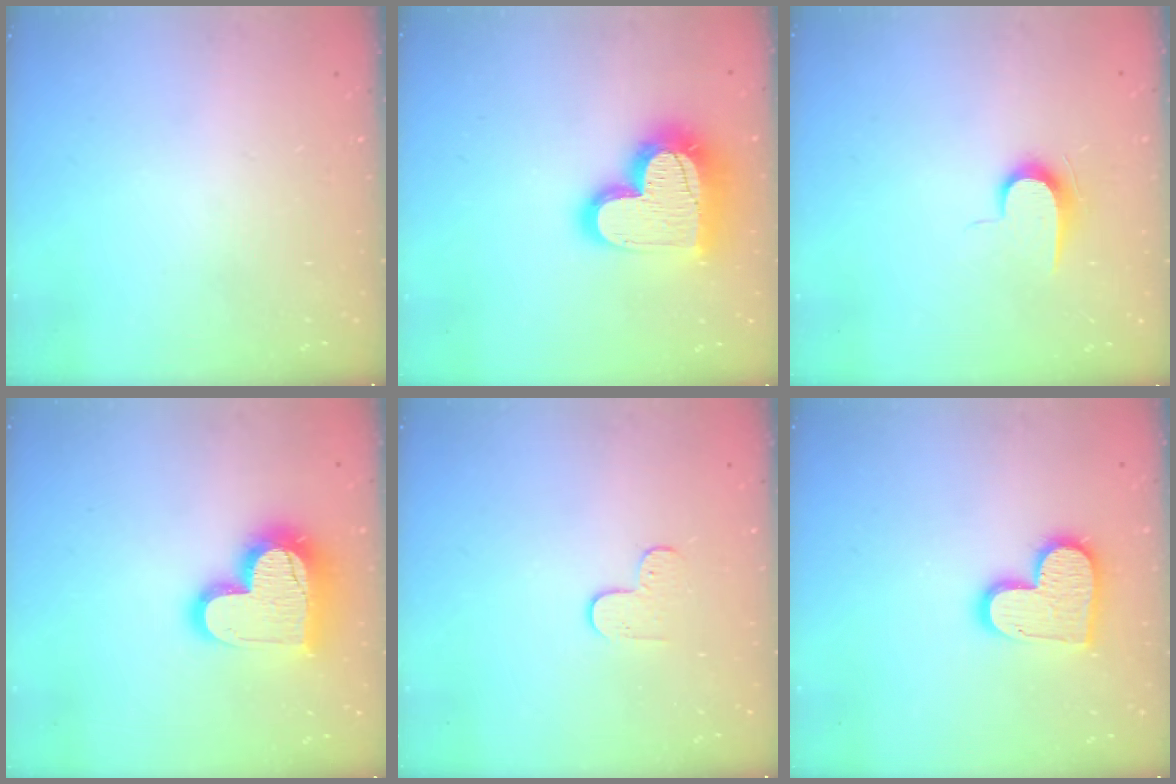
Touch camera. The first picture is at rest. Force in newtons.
{"total": 21.1, "press": 21.1, "slide": 1.5}
{"total": 6.4, "press": 6.3, "slide": 0.7}
{"total": 17.8, "press": 17.7, "slide": 1.5}
{"total": 5.5, "press": 5.5, "slide": 0.5}
{"total": 13.8, "press": 13.7, "slide": 1.1}